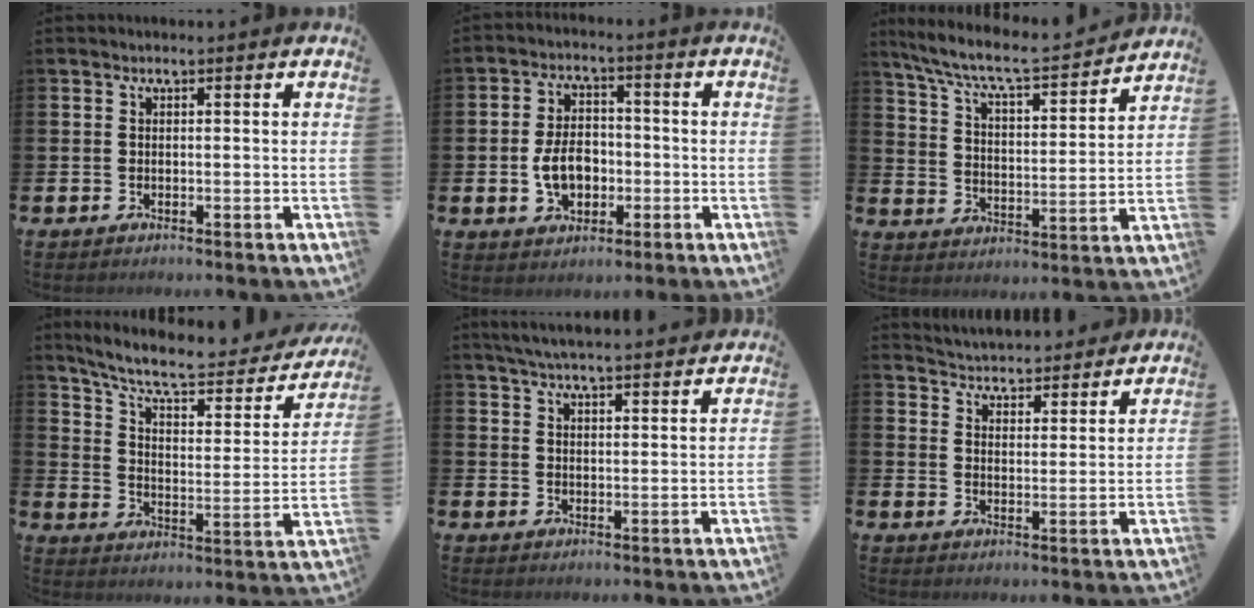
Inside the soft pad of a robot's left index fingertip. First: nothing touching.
{"total": 5.9, "force": [-1.2, 4.1, 4.1], "torque": [-0.070, 0.003, -0.028]}
{"total": 8.2, "force": [7.5, 1.0, 3.0], "torque": [-0.091, -0.055, 0.126]}
{"total": 9.5, "force": [7.9, 2.6, 4.6], "torque": [-0.116, -0.046, 0.132]}
{"total": 5.0, "force": [4.9, 0.1, 1.2], "torque": [-0.037, -0.020, 0.088]}
{"total": 4.8, "force": [4.7, 0.8, -0.3], "torque": [-0.015, -0.039, 0.081]}